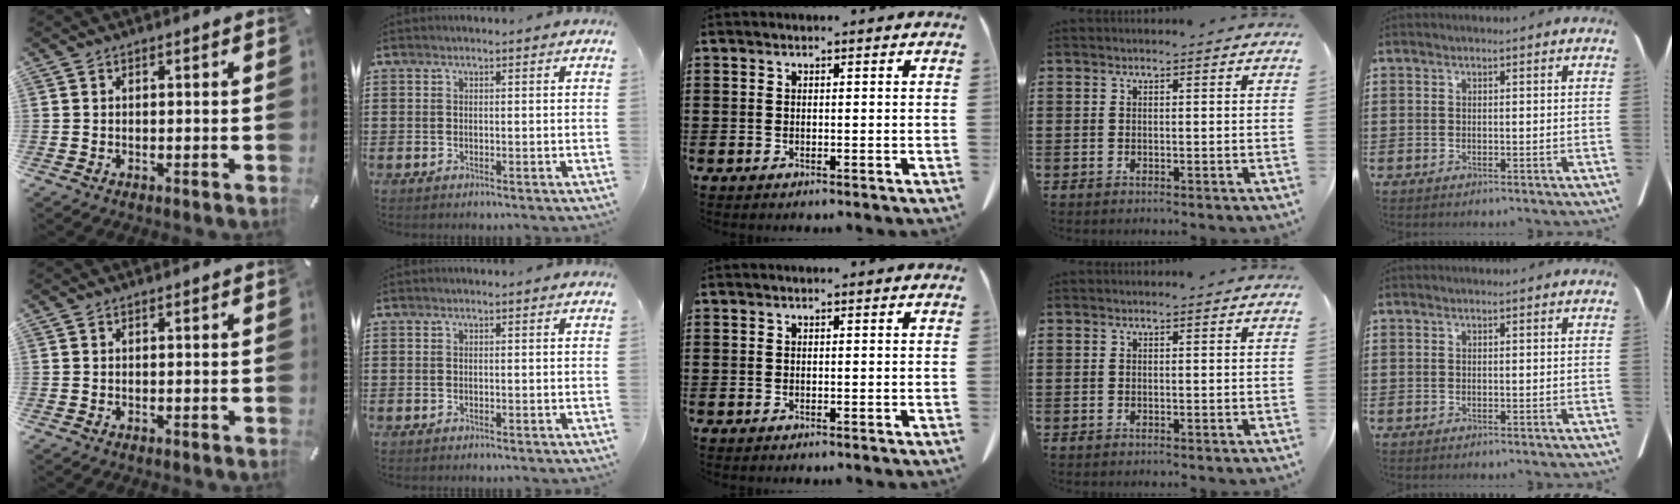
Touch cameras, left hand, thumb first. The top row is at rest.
{}